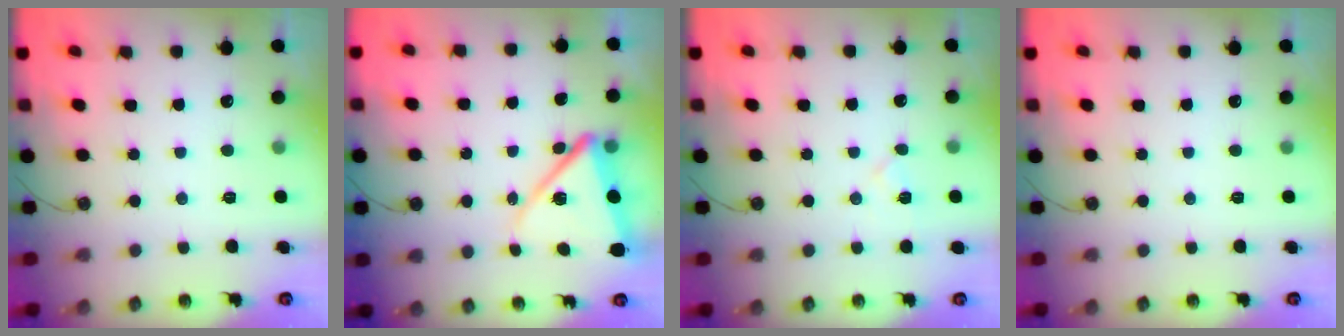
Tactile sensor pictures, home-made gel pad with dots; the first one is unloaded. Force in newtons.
{"total": 12.5, "press": 12.4, "slide": 1.4}
{"total": 6.2, "press": 5.8, "slide": 2.1}
{"total": 0.0}